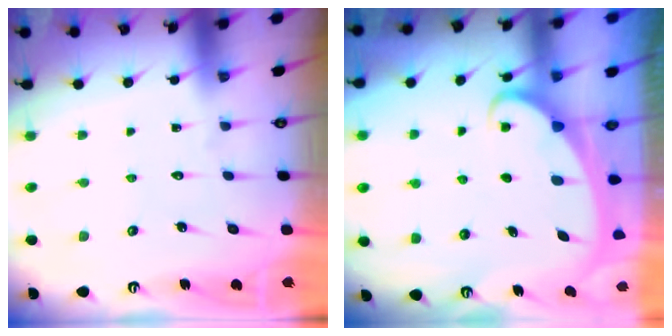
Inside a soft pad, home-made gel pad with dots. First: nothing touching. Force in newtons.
{"total": 2.2, "press": 2.2, "slide": 0.3}